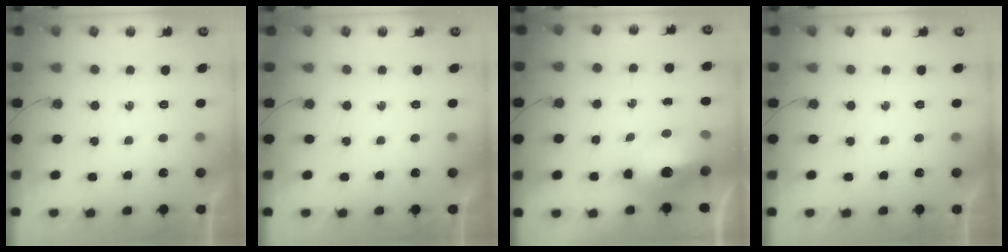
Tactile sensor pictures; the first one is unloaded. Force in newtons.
{"total": 0.0}
{"total": 16.2, "press": 15.9, "slide": 3.2}
{"total": 0.0}